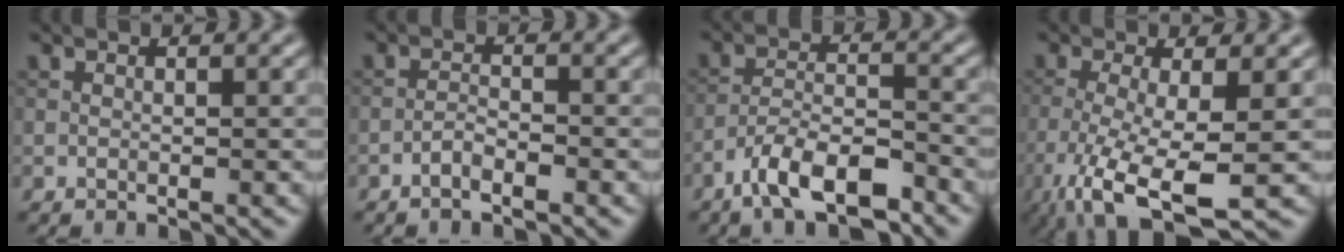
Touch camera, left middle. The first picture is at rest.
{"total": 1.6, "force": [-1.1, 0.4, 1.1], "torque": [-0.022, 0.003, -0.024]}
{"total": 6.9, "force": [-5.0, 1.9, 4.3], "torque": [-0.077, -0.001, -0.094]}
{"total": 8.5, "force": [-3.6, 2.5, 7.3], "torque": [-0.157, -0.024, -0.062]}